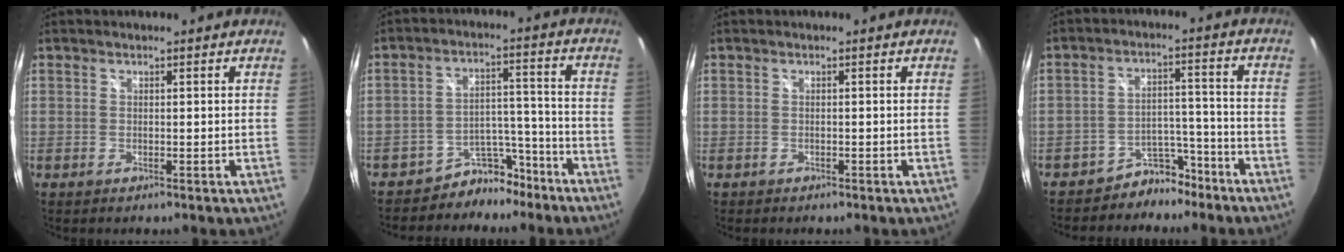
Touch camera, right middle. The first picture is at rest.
{"total": 8.0, "force": [-6.6, 4.4, 1.2], "torque": [-0.010, 0.040, -0.096]}
{"total": 0.7, "force": [-0.6, 0.4, 0.1], "torque": [-0.005, -0.001, -0.009]}
{"total": 7.2, "force": [-5.9, 3.9, 1.2], "torque": [-0.017, 0.033, -0.084]}